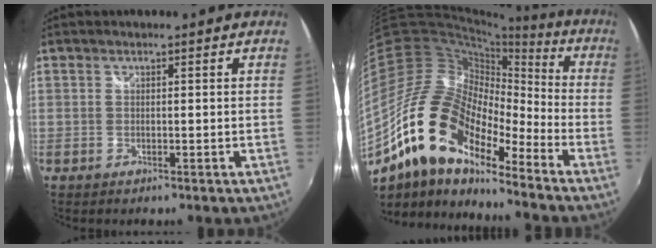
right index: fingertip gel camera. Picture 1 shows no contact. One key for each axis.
{"total": 18.9, "fx": -12.5, "fy": 7.8, "fz": 11.9, "tx": -0.202, "ty": -0.017, "tz": -0.250}